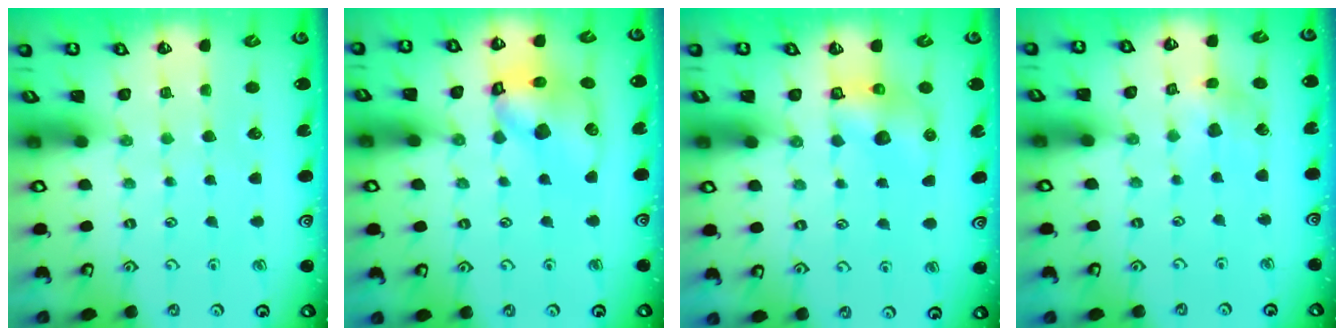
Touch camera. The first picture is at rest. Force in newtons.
{"total": 14.1, "press": 14.0, "slide": 1.8}
{"total": 6.5, "press": 6.5, "slide": 0.1}
{"total": 5.0, "press": 4.9, "slide": 0.5}